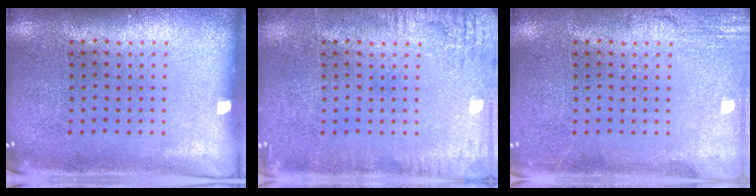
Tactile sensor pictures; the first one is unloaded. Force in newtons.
{"total": 2.5, "press": 2.5, "slide": 0.2}
{"total": 2.6, "press": 2.6, "slide": 0.3}